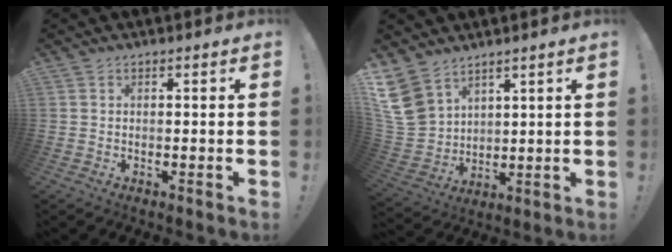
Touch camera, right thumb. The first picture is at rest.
{"total": 12.2, "force": [7.8, 8.0, 4.9], "torque": [-0.100, -0.051, 0.159]}